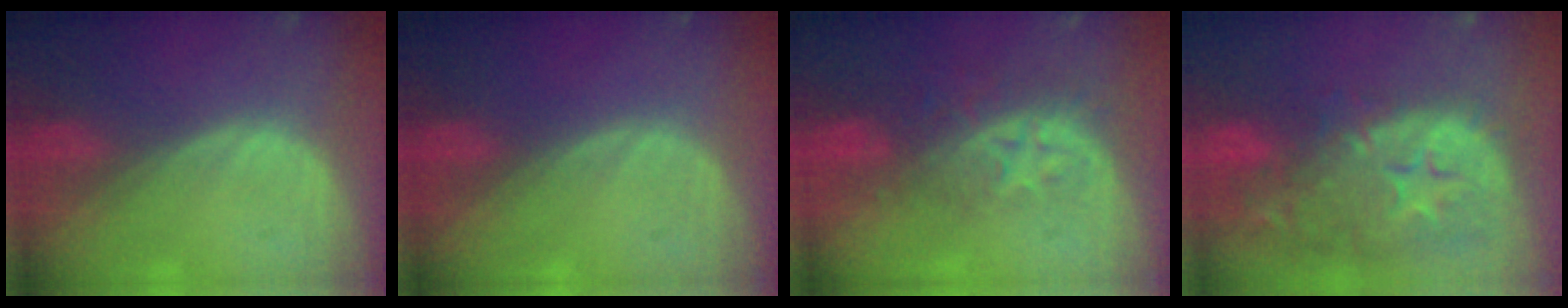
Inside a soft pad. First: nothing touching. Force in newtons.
{"total": 0.0}
{"total": 8.6, "press": 7.0, "slide": 4.9}
{"total": 14.6, "press": 11.8, "slide": 8.6}